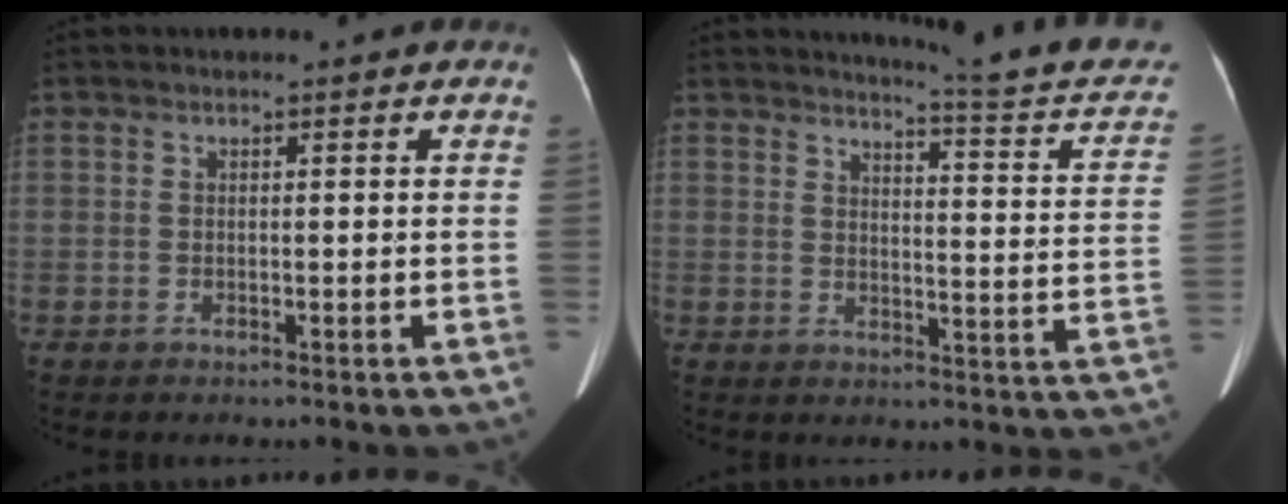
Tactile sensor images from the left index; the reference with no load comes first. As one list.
[{"total": 14.9, "force": [13.9, 0.3, 5.3], "torque": [-0.058, -0.069, 0.145]}]